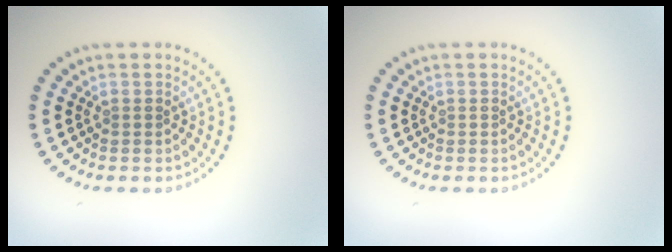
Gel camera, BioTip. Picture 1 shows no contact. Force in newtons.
{"total": 0.0}